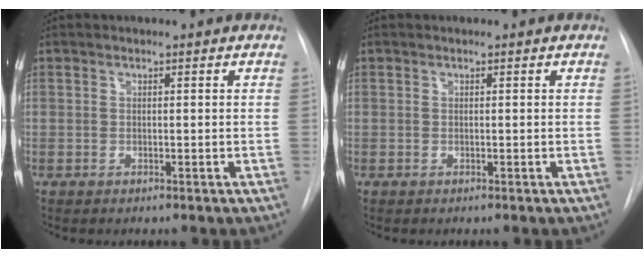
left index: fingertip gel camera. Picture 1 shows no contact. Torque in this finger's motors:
{"motor_torque": [0.00, 0.00, 0.00, 0.00]}